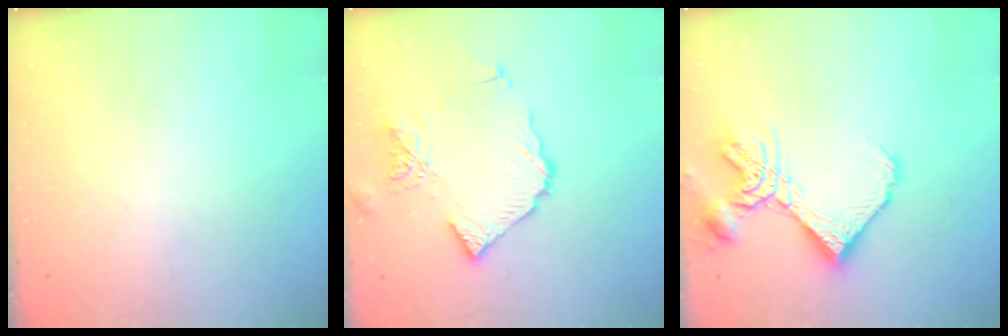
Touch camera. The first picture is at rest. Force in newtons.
{"total": 11.7, "press": 11.6, "slide": 1.2}
{"total": 13.6, "press": 13.5, "slide": 1.5}